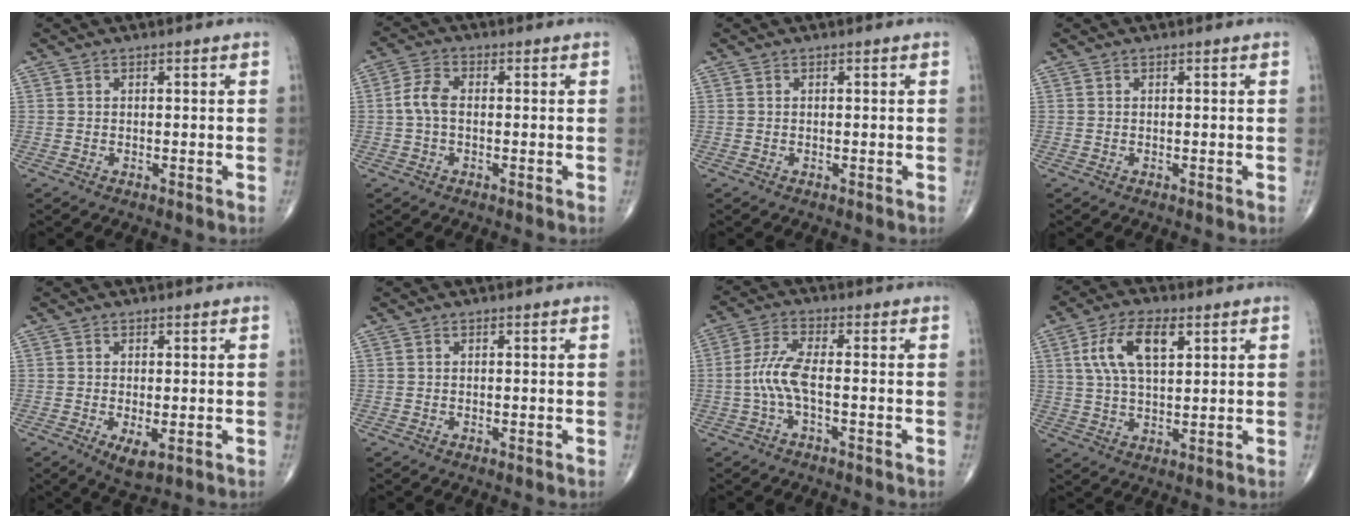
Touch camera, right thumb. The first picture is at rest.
{"total": 4.3, "force": [-0.3, 2.5, 3.5], "torque": [-0.075, 0.012, -0.012]}
{"total": 0.0}
{"total": 0.0}
{"total": 3.8, "force": [-1.1, 1.6, 3.3], "torque": [-0.059, -0.012, -0.014]}
{"total": 0.0}
{"total": 5.8, "force": [-1.2, 1.4, 5.5], "torque": [-0.135, 0.017, -0.031]}
{"total": 10.1, "force": [3.6, 4.7, 8.2], "torque": [-0.154, -0.001, 0.068]}